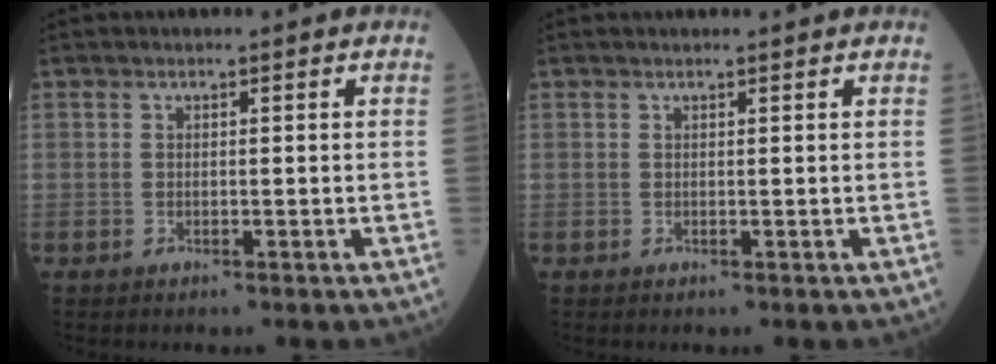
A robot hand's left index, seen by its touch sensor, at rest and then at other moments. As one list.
[{"total": 1.9, "force": [1.8, 0.1, 0.6], "torque": [-0.007, 0.013, 0.024]}]